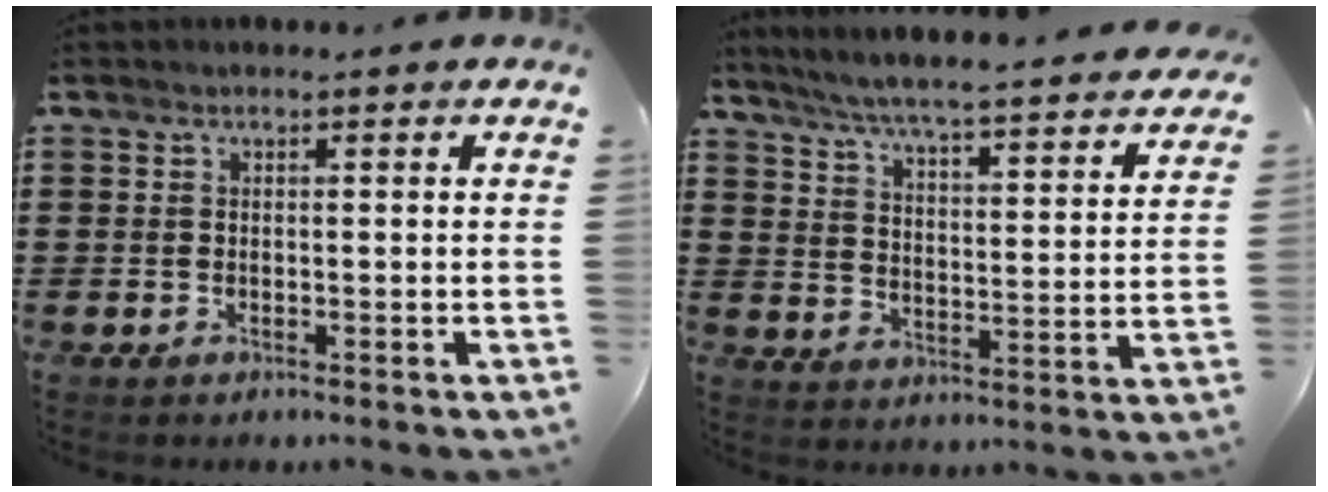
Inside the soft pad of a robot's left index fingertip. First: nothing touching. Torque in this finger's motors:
{"motor_torque": [0.89, -1.25, -0.12, -0.21]}